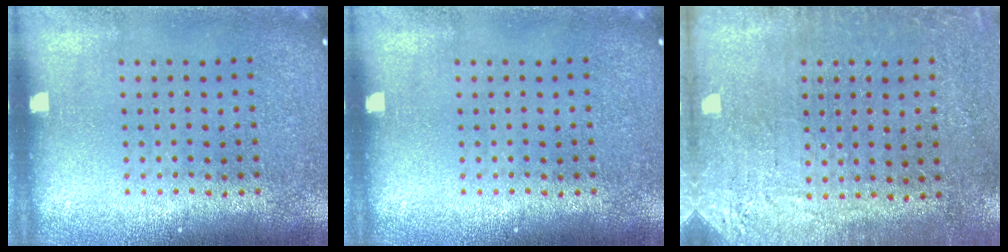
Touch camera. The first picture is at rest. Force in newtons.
{"total": 0.0}
{"total": 2.7, "press": 2.4, "slide": 1.2}